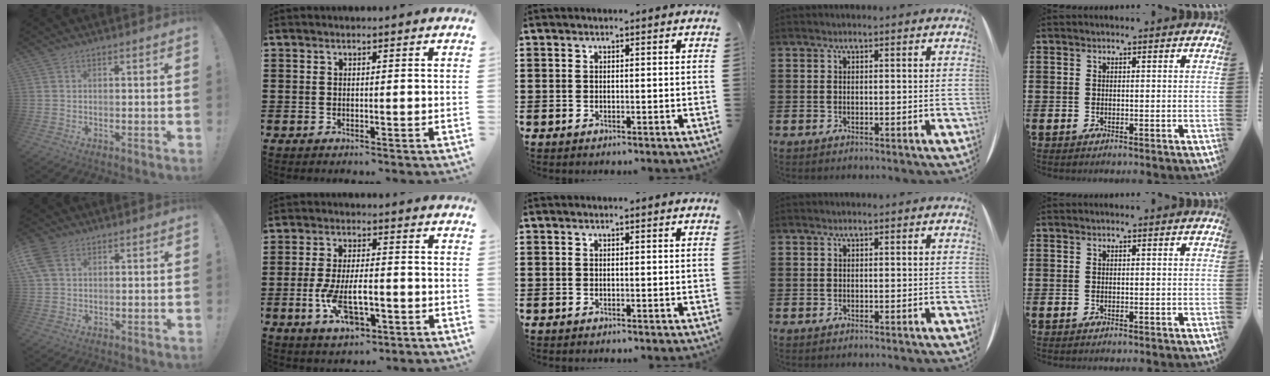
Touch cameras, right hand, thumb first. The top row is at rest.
{"thumb": {"total": 6.9, "force": [3.0, 4.8, 4.0], "torque": [-0.089, 0.000, 0.061]}, "index": {"total": 8.6, "force": [-2.7, 3.8, 7.2], "torque": [-0.153, -0.002, -0.048]}}